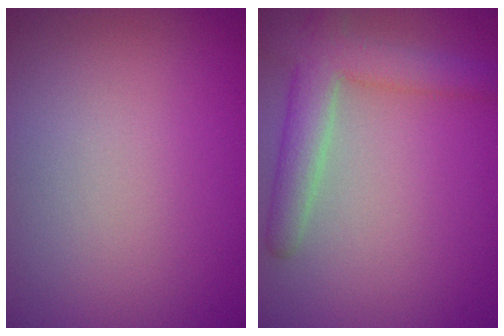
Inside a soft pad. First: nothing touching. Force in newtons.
{"total": 4.7, "press": 4.6, "slide": 0.5}